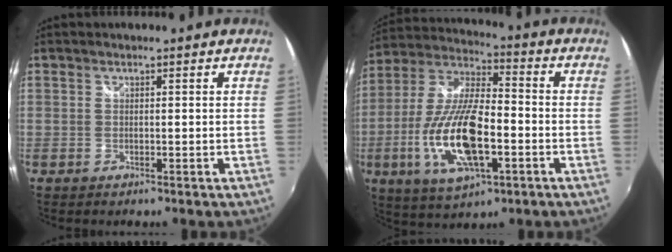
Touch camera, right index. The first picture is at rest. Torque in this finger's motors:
{"motor_torque": [2.14, 0.00, 1.05, 0.21]}